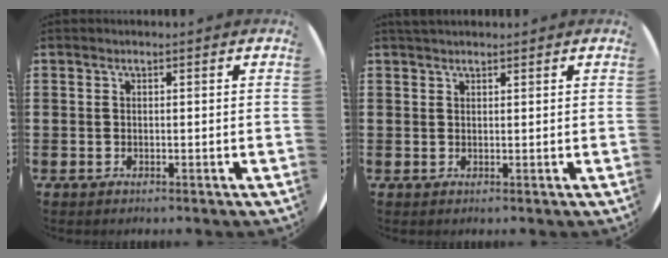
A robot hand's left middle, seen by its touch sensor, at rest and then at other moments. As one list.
[{"total": 1.2, "force": [1.1, 0.4, 0.1], "torque": [-0.002, 0.004, 0.021]}]